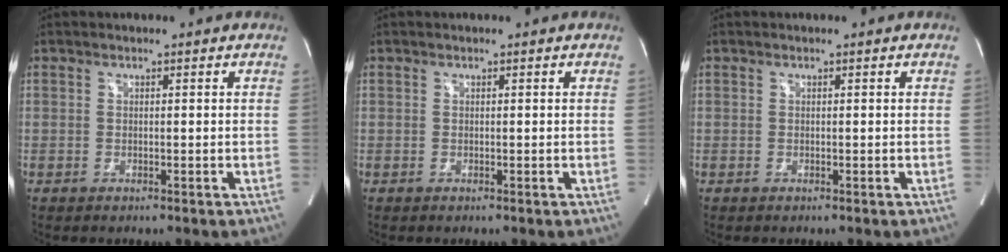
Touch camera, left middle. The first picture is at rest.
{"total": 0.0}
{"total": 0.0}